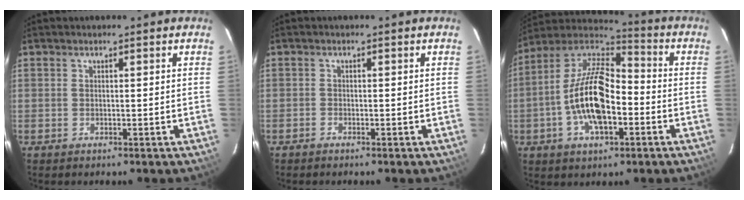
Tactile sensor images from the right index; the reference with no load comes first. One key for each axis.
{"total": 0.6, "fx": -0.6, "fy": 0.2, "fz": 0.0, "tx": -0.004, "ty": 0.001, "tz": -0.013}
{"total": 16.7, "fx": -4.1, "fy": 7.9, "fz": 14.1, "tx": -0.282, "ty": 0.006, "tz": -0.080}